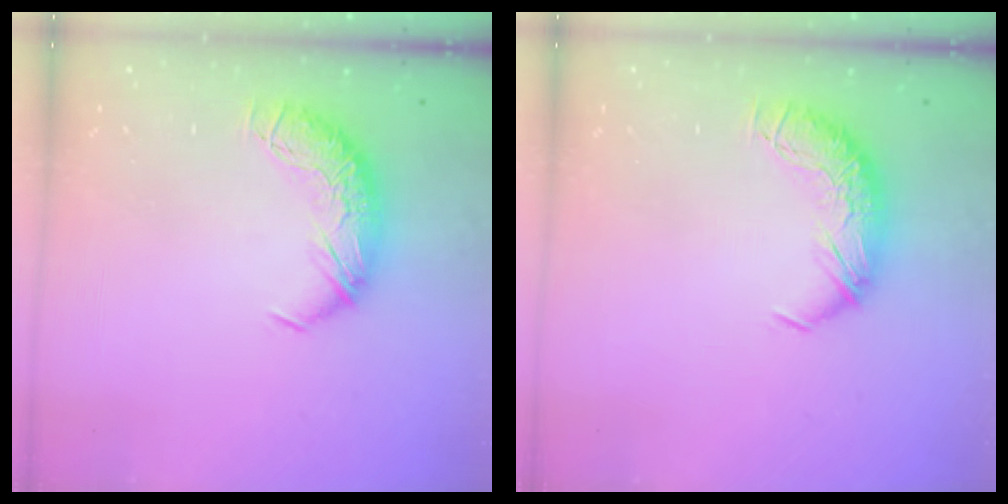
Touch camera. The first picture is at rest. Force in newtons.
{"total": 0.0}